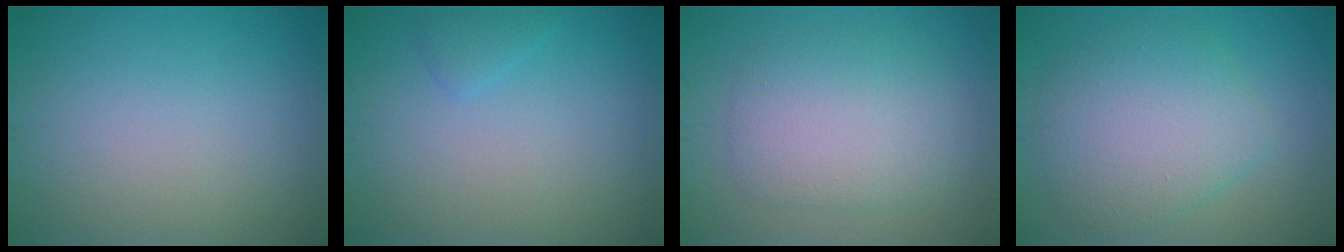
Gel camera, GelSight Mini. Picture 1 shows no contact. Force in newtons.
{"total": 1.0, "press": 1.0, "slide": 0.1}
{"total": 5.4, "press": 5.3, "slide": 0.2}
{"total": 6.0, "press": 6.0, "slide": 0.2}